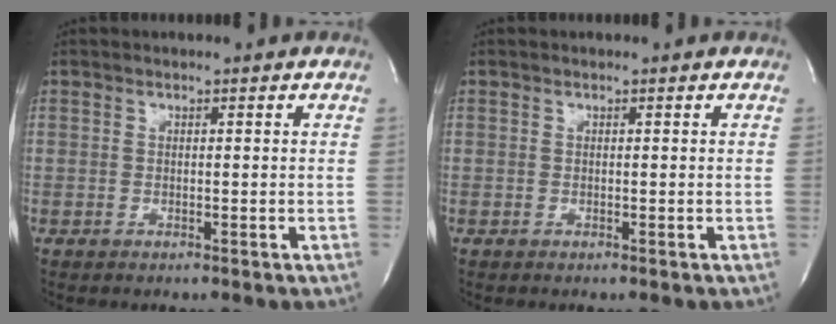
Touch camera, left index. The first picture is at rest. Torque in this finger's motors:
{"motor_torque": [0.00, 0.00, -0.01, 0.00]}